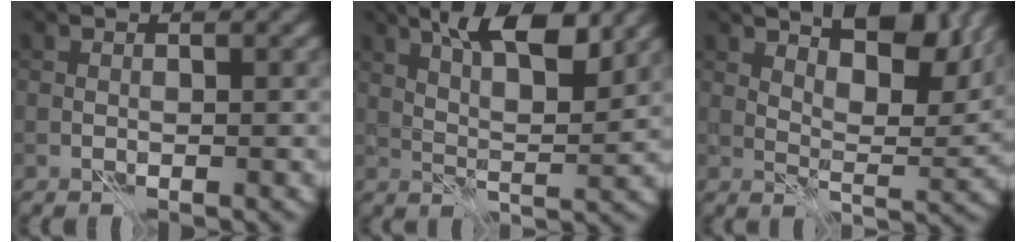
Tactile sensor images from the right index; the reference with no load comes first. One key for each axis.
{"total": 7.6, "fx": 4.3, "fy": 2.4, "fz": 5.7, "tx": -0.086, "ty": 0.006, "tz": 0.064}
{"total": 8.3, "fx": 5.4, "fy": 3.0, "fz": 5.5, "tx": -0.084, "ty": 0.007, "tz": 0.082}